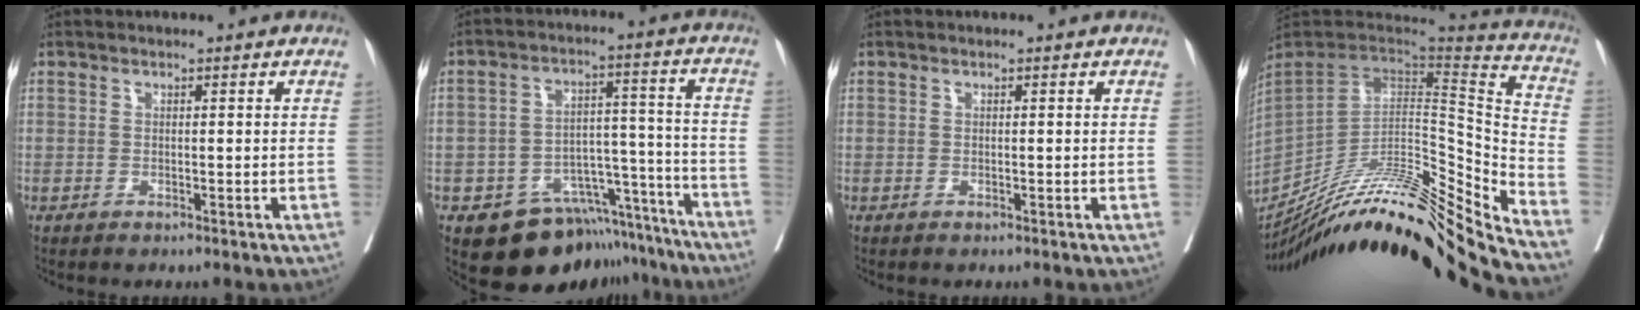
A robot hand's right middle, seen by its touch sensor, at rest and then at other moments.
{"total": 10.8, "force": [-7.8, 6.4, 3.9], "torque": [-0.021, 0.061, -0.100]}
{"total": 0.0}
{"total": 29.3, "force": [-23.9, -0.6, 16.8], "torque": [-0.223, -0.043, -0.373]}